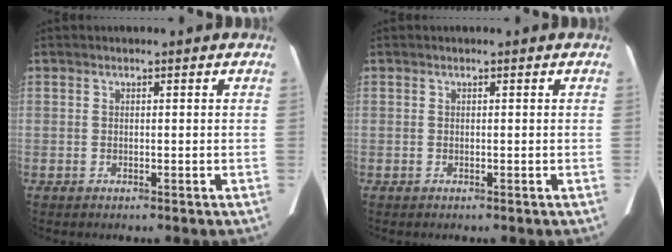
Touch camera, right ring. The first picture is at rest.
{"total": 0.0}